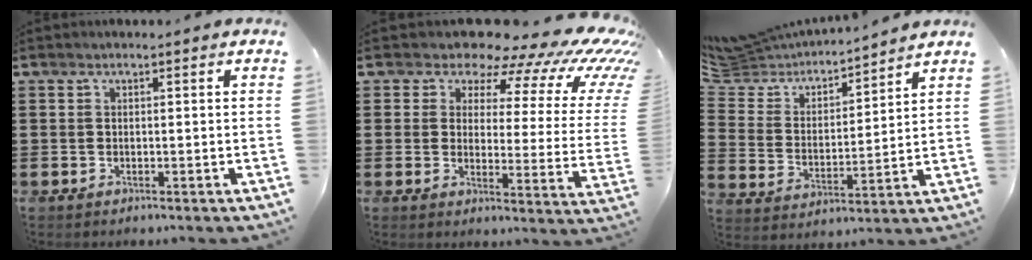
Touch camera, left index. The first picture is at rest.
{"total": 11.2, "force": [9.0, 3.5, 5.6], "torque": [-0.102, -0.071, 0.148]}
{"total": 4.9, "force": [4.6, 1.5, 0.1], "torque": [-0.045, -0.037, 0.072]}